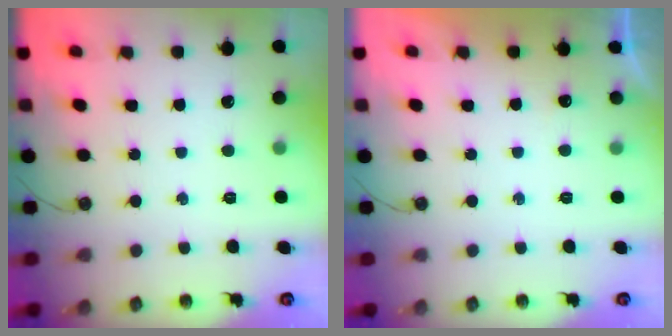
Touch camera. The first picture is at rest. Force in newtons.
{"total": 6.5, "press": 1.5, "slide": 6.3}